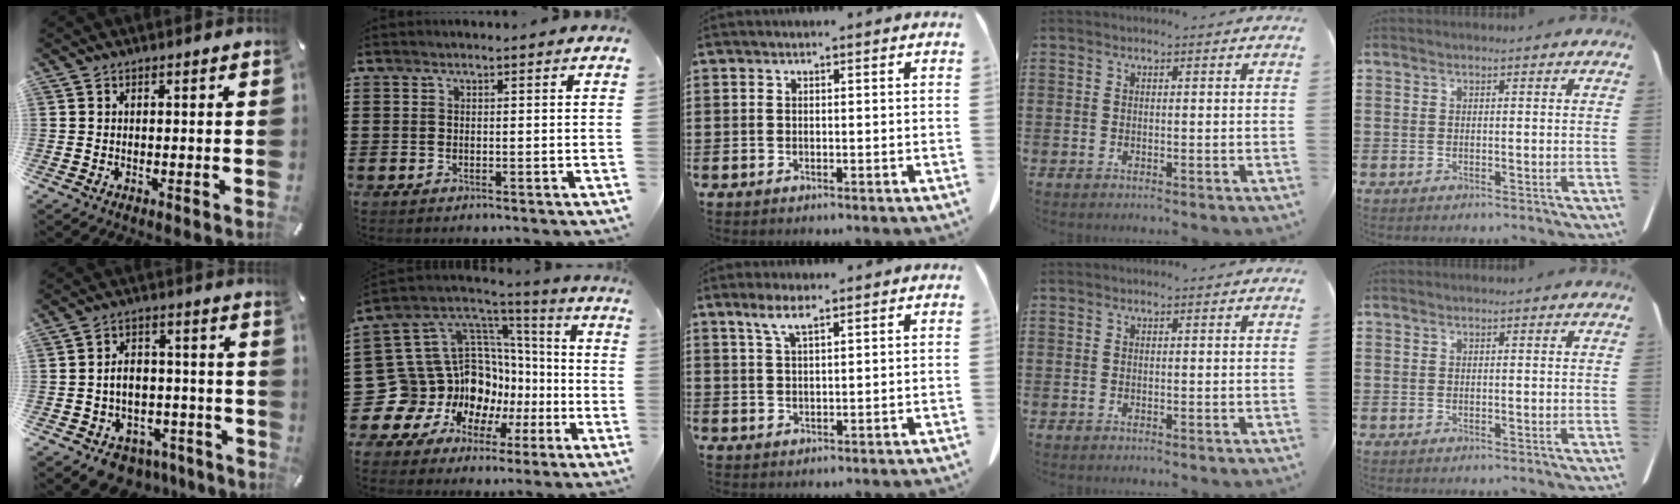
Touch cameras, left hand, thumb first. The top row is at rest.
{"thumb": {"total": 7.6, "force": [-3.2, 6.5, 2.3], "torque": [-0.034, 0.021, -0.051]}, "index": {"total": 15.5, "force": [-3.1, 14.1, 5.4], "torque": [-0.165, -0.047, -0.004]}, "middle": {"total": 4.1, "force": [2.6, 1.0, 3.0], "torque": [-0.066, 0.003, 0.047]}}